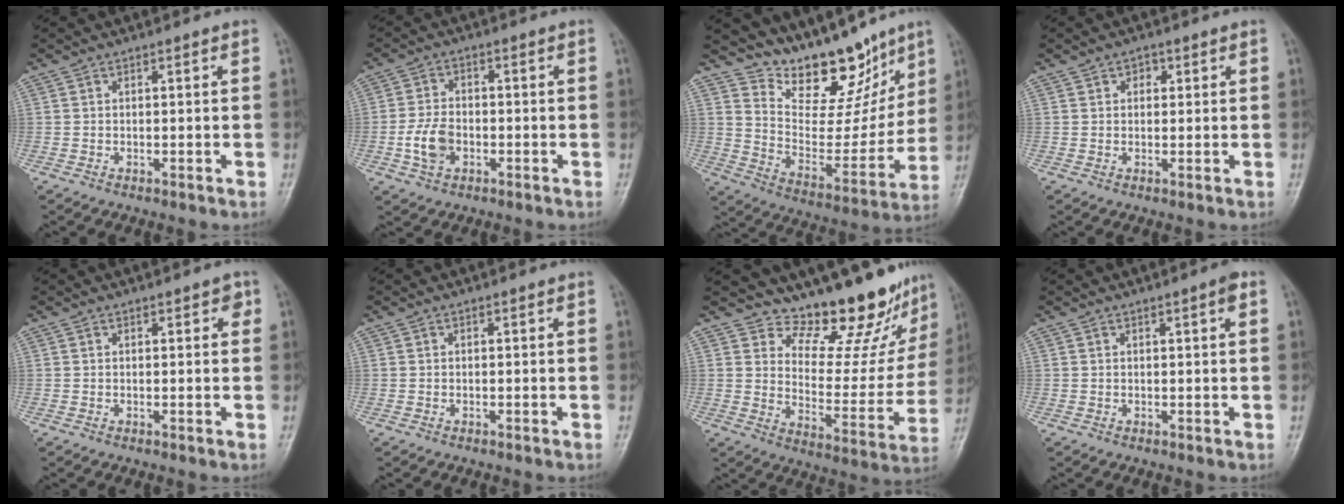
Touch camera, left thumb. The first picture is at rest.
{"total": 5.9, "force": [-1.7, 4.0, 4.0], "torque": [-0.075, 0.008, -0.035]}
{"total": 18.3, "force": [14.1, 8.0, 8.6], "torque": [-0.071, -0.084, 0.233]}
{"total": 1.9, "force": [0.8, 1.4, 0.9], "torque": [-0.001, -0.001, 0.007]}
{"total": 1.7, "force": [0.9, 0.9, 1.1], "torque": [-0.003, -0.001, 0.009]}
{"total": 0.0}
{"total": 16.8, "force": [15.3, 4.9, 5.0], "torque": [-0.019, -0.143, 0.204]}
{"total": 1.8, "force": [0.8, 0.2, 1.5], "torque": [-0.024, -0.001, 0.011]}